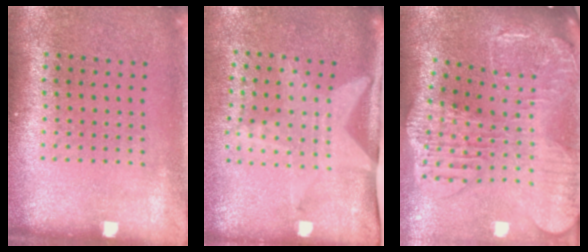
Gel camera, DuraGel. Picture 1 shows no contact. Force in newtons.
{"total": 2.1, "press": 1.5, "slide": 1.4}
{"total": 2.9, "press": 2.4, "slide": 1.5}